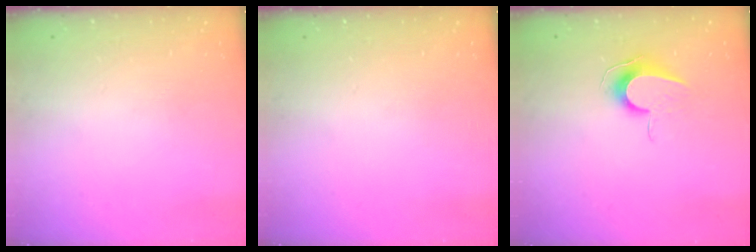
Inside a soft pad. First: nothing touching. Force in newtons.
{"total": 0.0}
{"total": 8.9, "press": 8.8, "slide": 0.5}